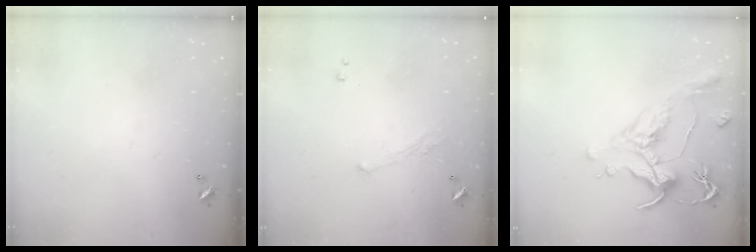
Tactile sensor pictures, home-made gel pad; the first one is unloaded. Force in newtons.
{"total": 1.9, "press": 1.7, "slide": 0.8}
{"total": 1.1, "press": 0.0, "slide": 1.1}